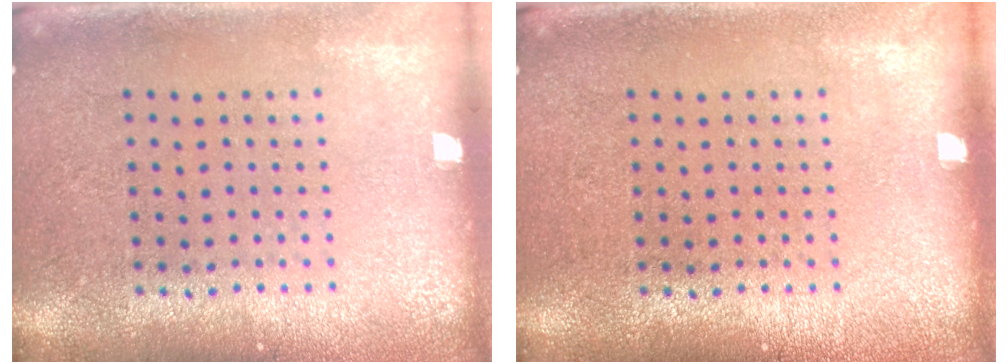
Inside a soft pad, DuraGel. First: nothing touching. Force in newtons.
{"total": 0.0}